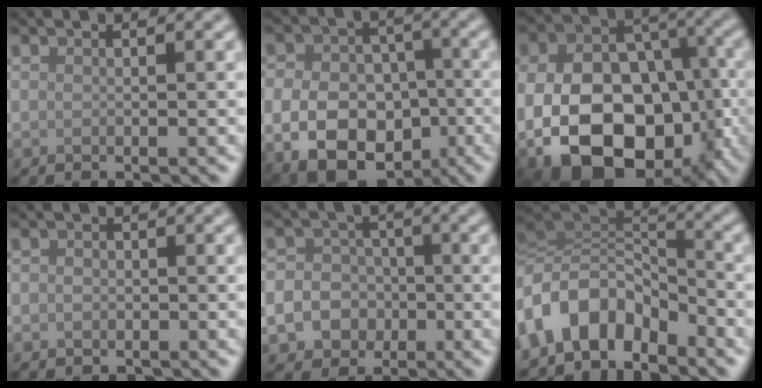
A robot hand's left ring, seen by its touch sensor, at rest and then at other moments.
{"total": 10.2, "force": [-3.0, 7.6, 6.1], "torque": [-0.093, -0.022, -0.061]}
{"total": 18.6, "force": [-5.4, 13.7, 11.4], "torque": [-0.182, -0.035, -0.098]}
{"total": 1.4, "force": [-0.2, 1.2, 0.6], "torque": [0.003, -0.003, -0.007]}
{"total": 9.1, "force": [-3.2, 8.2, 2.5], "torque": [-0.032, -0.022, -0.076]}
{"total": 7.5, "force": [-4.0, 4.5, 4.4], "torque": [-0.070, 0.007, -0.084]}